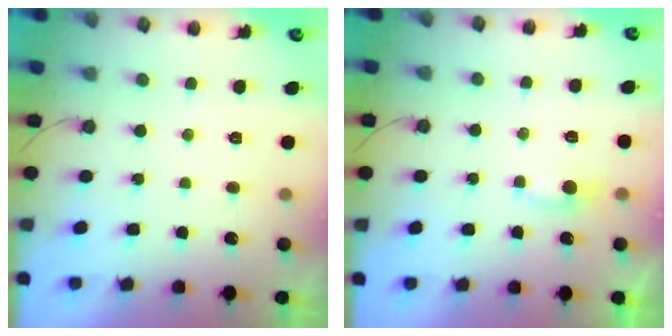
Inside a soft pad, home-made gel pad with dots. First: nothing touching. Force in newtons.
{"total": 3.5, "press": 3.4, "slide": 0.3}